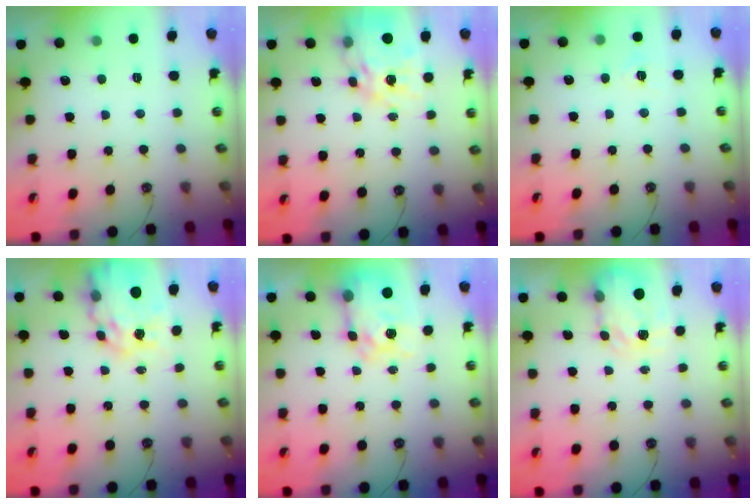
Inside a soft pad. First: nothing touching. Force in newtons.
{"total": 16.7, "press": 16.6, "slide": 1.7}
{"total": 3.7, "press": 3.7, "slide": 0.4}
{"total": 13.6, "press": 13.6, "slide": 1.4}
{"total": 9.7, "press": 9.7, "slide": 0.9}
{"total": 4.3, "press": 4.2, "slide": 0.4}